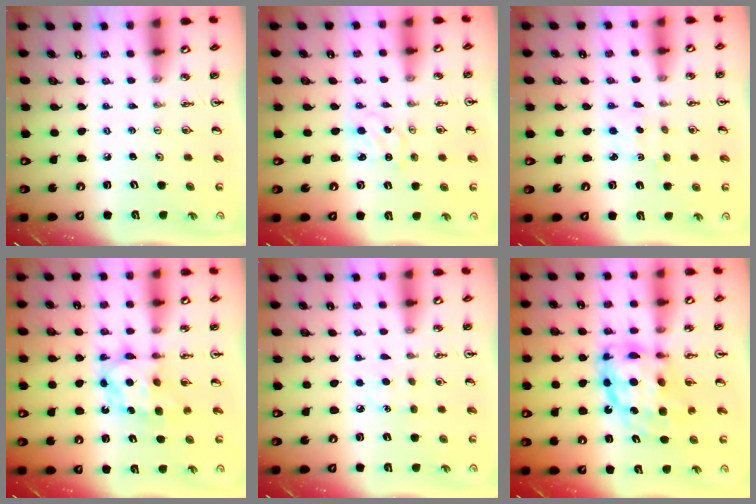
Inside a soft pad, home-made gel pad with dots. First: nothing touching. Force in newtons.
{"total": 1.4, "press": 1.4, "slide": 0.3}
{"total": 2.5, "press": 2.4, "slide": 0.6}
{"total": 7.2, "press": 7.2, "slide": 0.6}
{"total": 4.7, "press": 4.7, "slide": 0.5}
{"total": 13.4, "press": 13.4, "slide": 1.2}